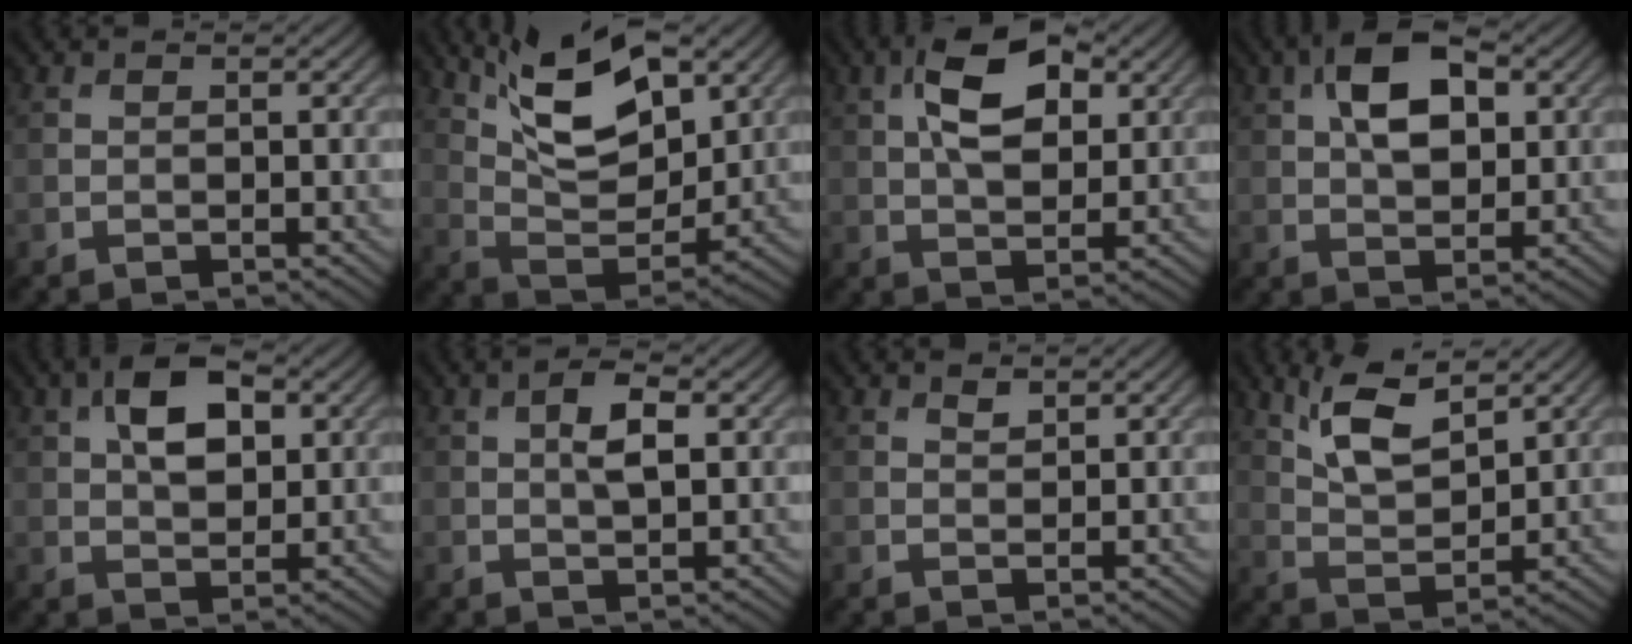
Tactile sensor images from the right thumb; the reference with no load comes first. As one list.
[{"total": 13.9, "force": [7.8, 5.9, 10.0], "torque": [-0.198, 0.005, 0.129]}, {"total": 9.4, "force": [3.3, 4.9, 7.3], "torque": [-0.139, 0.011, 0.052]}, {"total": 9.0, "force": [2.7, 5.0, 7.0], "torque": [-0.130, 0.015, 0.039]}, {"total": 7.5, "force": [2.4, 4.2, 5.8], "torque": [-0.106, 0.012, 0.033]}, {"total": 4.0, "force": [0.8, 1.7, 3.5], "torque": [-0.070, 0.003, 0.013]}, {"total": 0.9, "force": [0.7, 0.4, 0.4], "torque": [-0.009, -0.002, 0.016]}, {"total": 7.5, "force": [4.5, 2.7, 5.4], "torque": [-0.120, 0.002, 0.093]}]